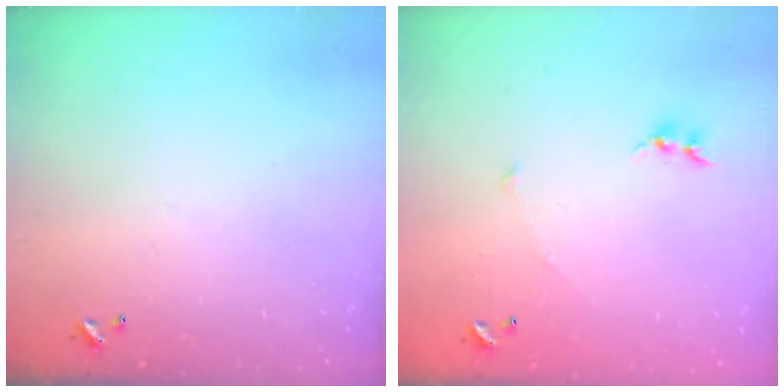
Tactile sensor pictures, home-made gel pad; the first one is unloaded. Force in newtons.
{"total": 6.1, "press": 6.0, "slide": 0.6}